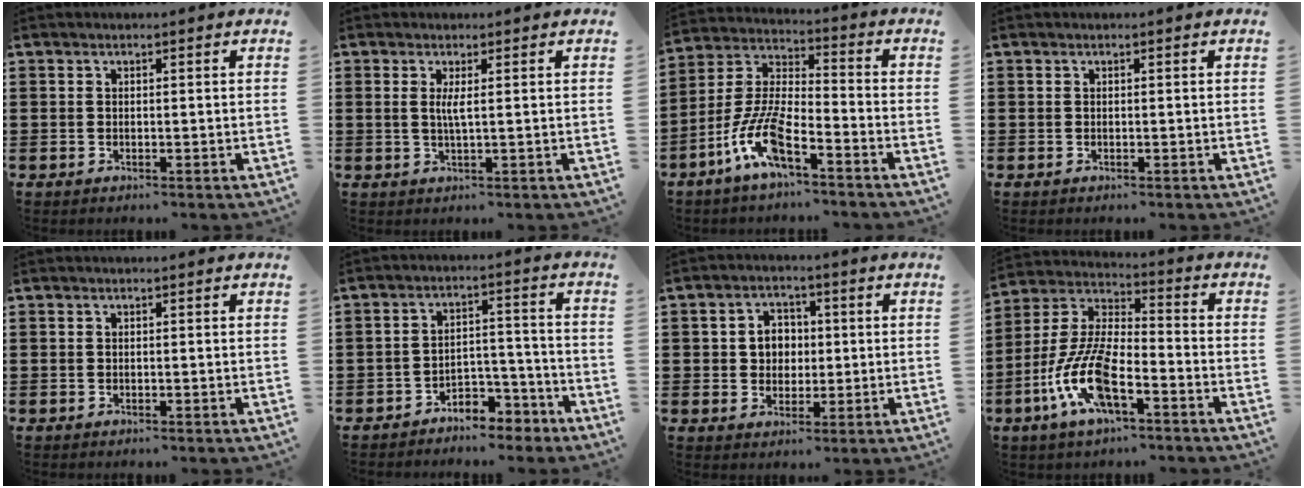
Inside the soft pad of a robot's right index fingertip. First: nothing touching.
{"total": 2.1, "force": [0.4, 0.0, 2.1], "torque": [-0.043, -0.005, 0.005]}
{"total": 9.9, "force": [-6.1, 2.7, 7.3], "torque": [-0.181, -0.011, -0.124]}
{"total": 0.0}
{"total": 0.0}
{"total": 4.5, "force": [-4.2, 1.5, 0.9], "torque": [-0.018, 0.011, -0.083]}
{"total": 4.4, "force": [0.3, 4.0, 1.8], "torque": [-0.043, 0.011, -0.002]}
{"total": 11.4, "force": [-5.3, 4.2, 9.2], "torque": [-0.220, -0.007, -0.105]}